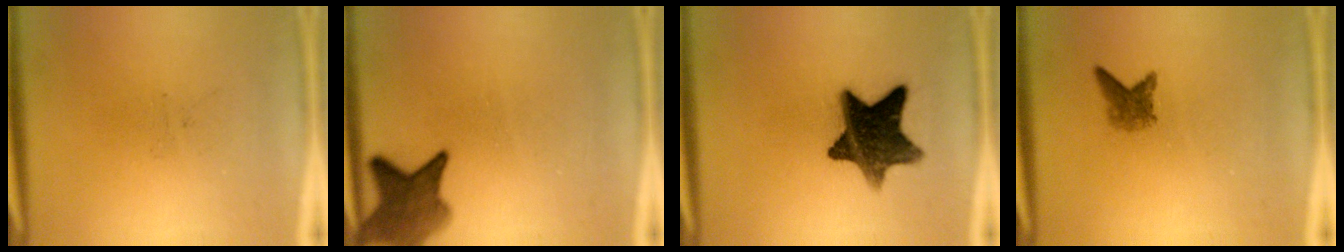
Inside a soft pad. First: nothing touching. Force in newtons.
{"total": 6.6}
{"total": 12.3}
{"total": 2.3}